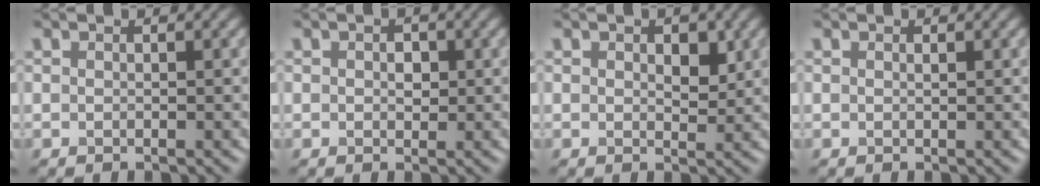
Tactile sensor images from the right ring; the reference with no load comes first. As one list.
[{"total": 1.3, "force": [0.2, 0.9, 0.9], "torque": [-0.012, 0.000, 0.001]}, {"total": 2.1, "force": [0.6, 1.2, 1.6], "torque": [-0.019, -0.005, 0.011]}, {"total": 0.0}]